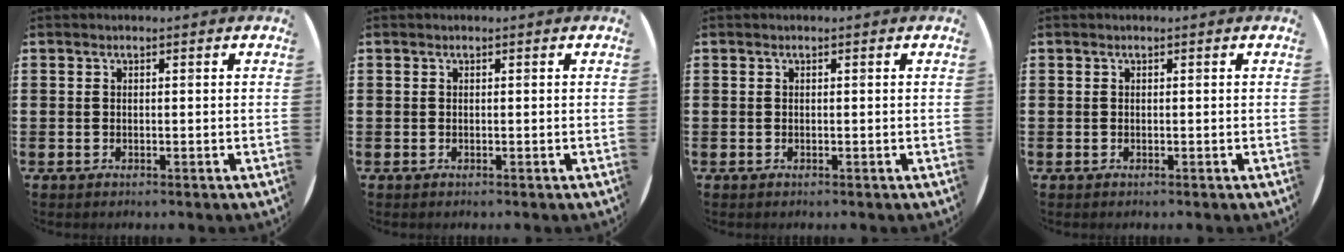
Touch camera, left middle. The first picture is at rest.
{"total": 0.0}
{"total": 0.0}
{"total": 0.0}